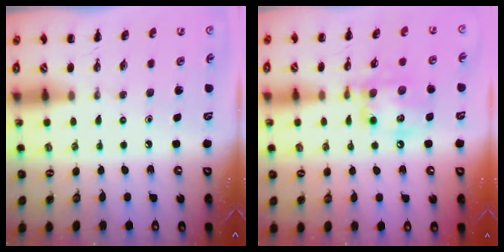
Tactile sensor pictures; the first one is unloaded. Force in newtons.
{"total": 14.6, "press": 14.4, "slide": 2.4}